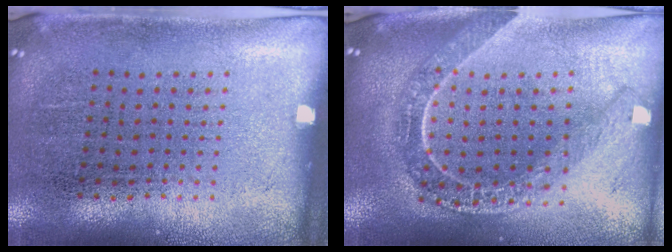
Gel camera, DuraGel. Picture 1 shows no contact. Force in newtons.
{"total": 2.2, "press": 1.8, "slide": 1.2}